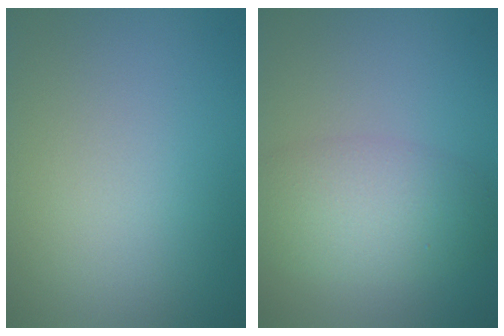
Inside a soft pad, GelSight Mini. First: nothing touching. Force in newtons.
{"total": 4.3, "press": 4.2, "slide": 0.2}